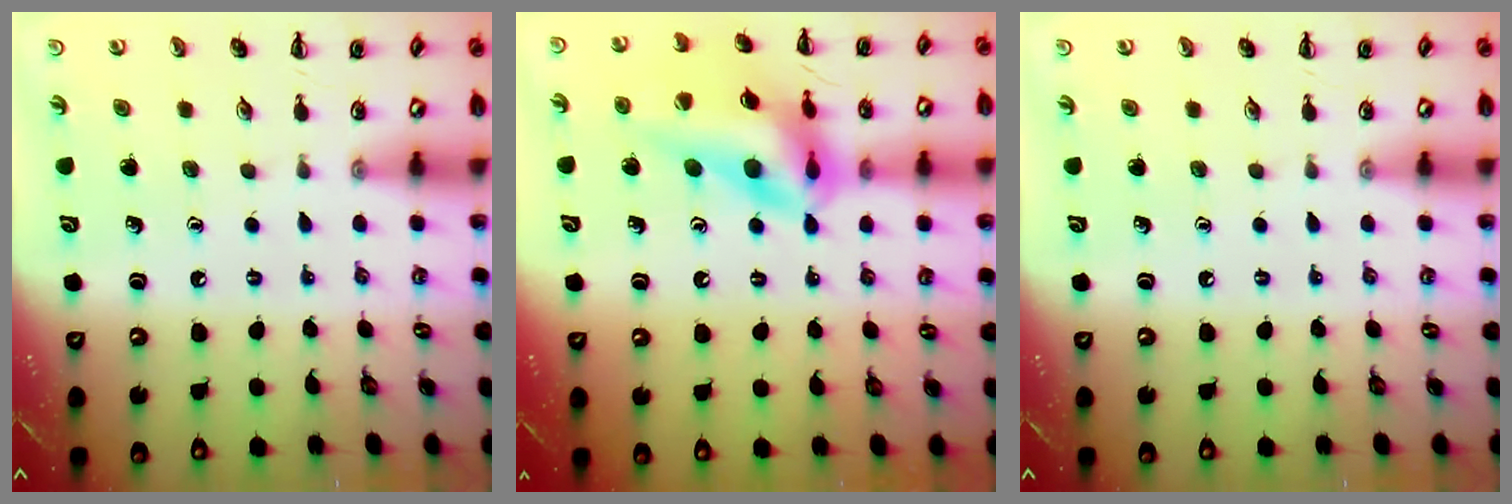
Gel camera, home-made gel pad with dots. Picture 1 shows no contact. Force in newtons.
{"total": 17.4, "press": 17.1, "slide": 2.9}
{"total": 0.0}